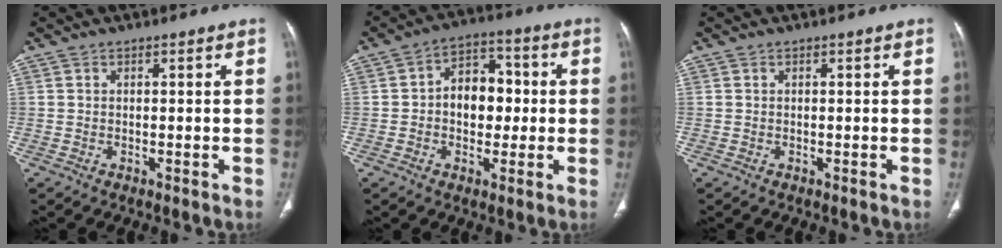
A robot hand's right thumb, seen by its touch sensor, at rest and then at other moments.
{"total": 9.7, "force": [0.0, 7.0, 6.8], "torque": [-0.060, 0.026, -0.010]}
{"total": 0.0}